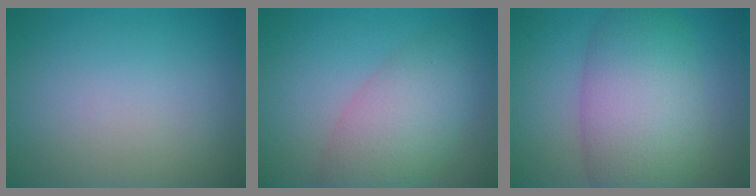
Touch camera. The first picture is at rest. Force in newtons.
{"total": 5.9, "press": 5.9, "slide": 0.4}
{"total": 8.9, "press": 8.9, "slide": 0.3}